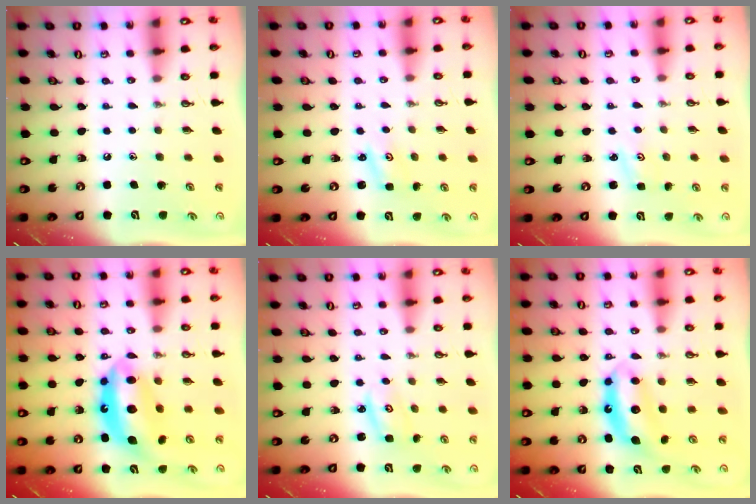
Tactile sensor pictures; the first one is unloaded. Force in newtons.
{"total": 1.4, "press": 1.4, "slide": 0.2}
{"total": 1.8, "press": 1.7, "slide": 0.3}
{"total": 13.7, "press": 13.6, "slide": 1.8}
{"total": 2.4, "press": 2.4, "slide": 0.2}
{"total": 6.5, "press": 6.5, "slide": 0.3}